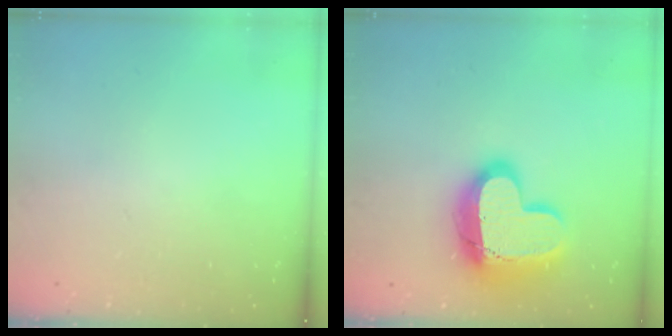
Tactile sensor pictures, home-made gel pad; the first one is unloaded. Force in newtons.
{"total": 23.1, "press": 23.0, "slide": 1.7}